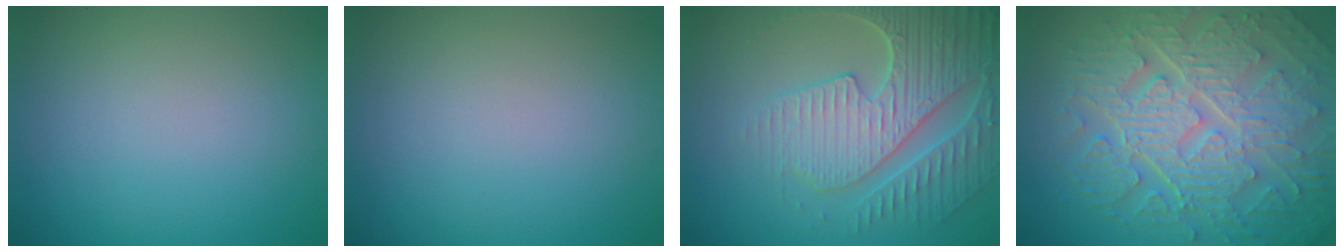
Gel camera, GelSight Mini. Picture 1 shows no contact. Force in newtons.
{"total": 0.0}
{"total": 6.7, "press": 5.5, "slide": 3.9}
{"total": 10.3, "press": 7.0, "slide": 7.6}